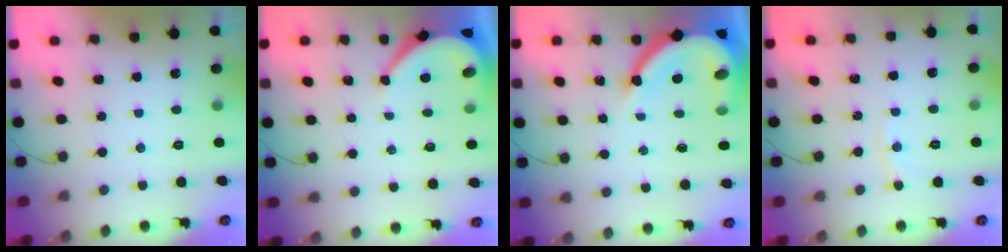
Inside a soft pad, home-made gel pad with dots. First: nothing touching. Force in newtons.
{"total": 5.7, "press": 5.6, "slide": 0.7}
{"total": 15.4, "press": 15.3, "slide": 1.8}
{"total": 4.9, "press": 4.8, "slide": 0.7}